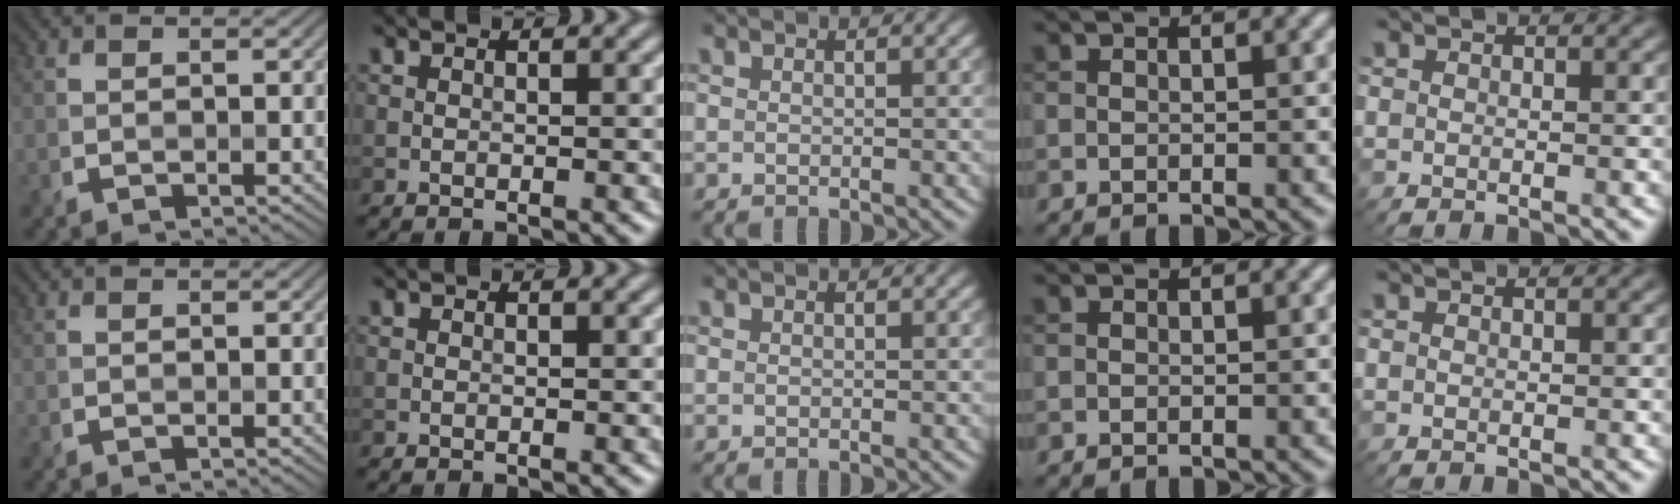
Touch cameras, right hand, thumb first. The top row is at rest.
{}